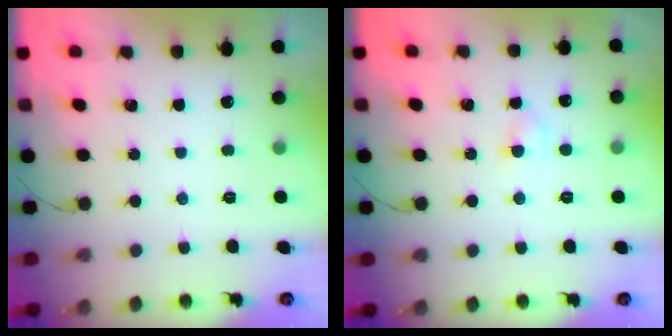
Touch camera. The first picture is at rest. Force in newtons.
{"total": 2.3, "press": 2.0, "slide": 1.1}